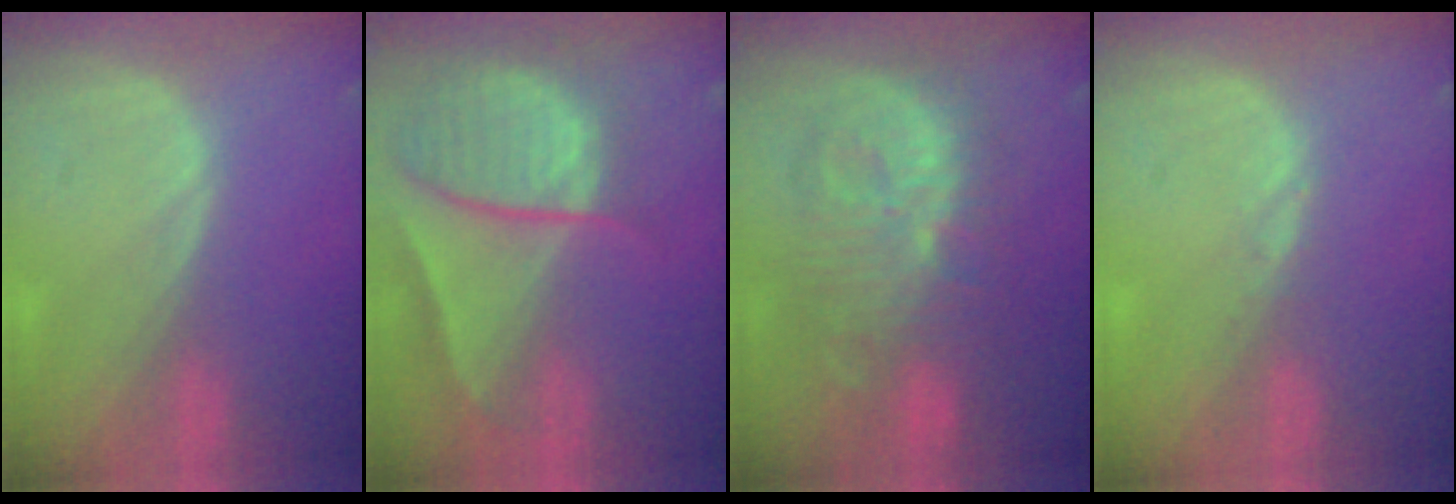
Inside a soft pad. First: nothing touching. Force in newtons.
{"total": 10.1, "press": 8.4, "slide": 5.5}
{"total": 10.3, "press": 10.3, "slide": 0.4}
{"total": 0.6, "press": 0.5, "slide": 0.3}